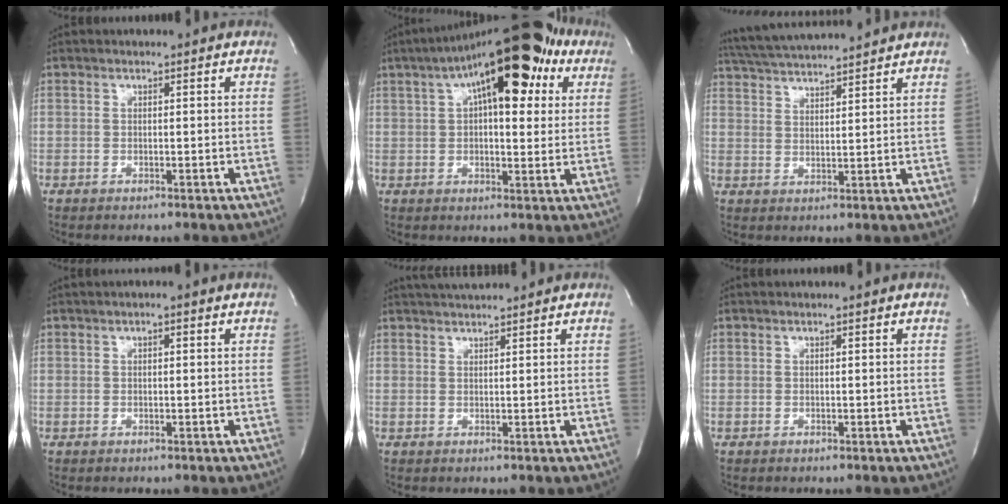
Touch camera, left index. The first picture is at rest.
{"total": 20.1, "force": [9.2, 7.0, 16.5], "torque": [-0.271, 0.052, 0.133]}
{"total": 12.4, "force": [11.6, 0.0, 4.6], "torque": [-0.094, 0.022, 0.182]}
{"total": 1.0, "force": [0.2, 0.3, 1.0], "torque": [-0.017, -0.003, 0.000]}
{"total": 3.4, "force": [3.2, -0.1, 1.1], "torque": [-0.022, 0.014, 0.057]}
{"total": 0.0}